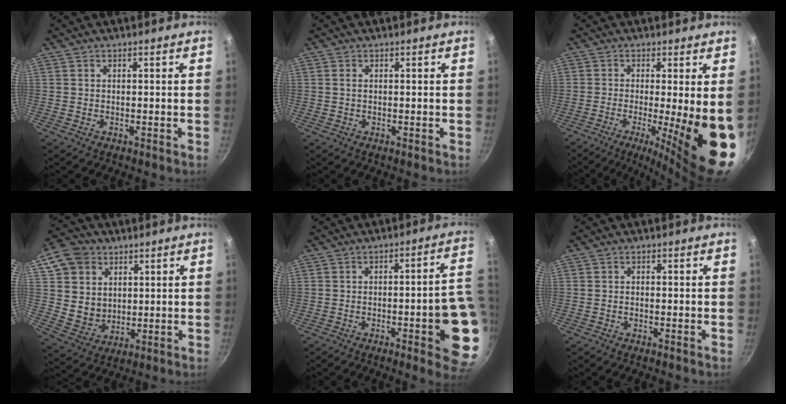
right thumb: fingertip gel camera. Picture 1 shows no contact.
{"total": 0.7, "force": [0.2, 0.4, 0.6], "torque": [-0.012, 0.000, 0.001]}
{"total": 14.4, "force": [-2.9, 2.3, 14.0], "torque": [-0.191, -0.018, -0.035]}
{"total": 12.1, "force": [4.3, 10.2, 4.9], "torque": [-0.057, -0.011, 0.088]}
{"total": 14.5, "force": [-3.5, 3.4, 13.6], "torque": [-0.122, 0.025, -0.044]}
{"total": 0.7, "force": [-0.4, 0.4, 0.4], "torque": [-0.008, 0.005, -0.009]}